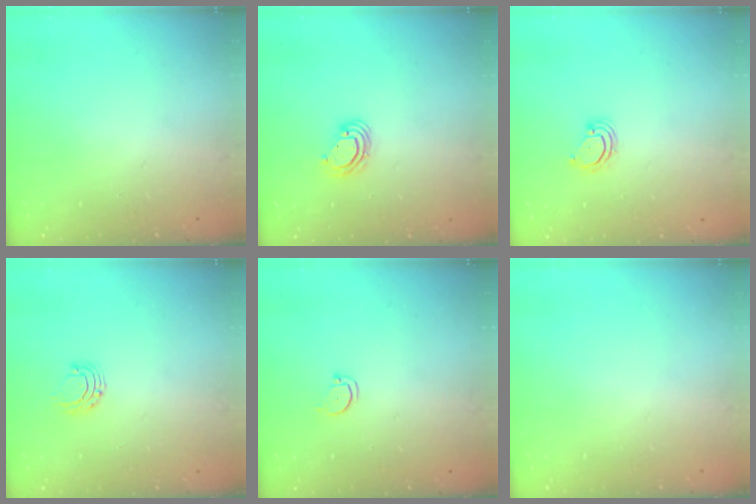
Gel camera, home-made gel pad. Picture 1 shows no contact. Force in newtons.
{"total": 5.7, "press": 5.7, "slide": 0.5}
{"total": 2.9, "press": 2.9, "slide": 0.3}
{"total": 5.1, "press": 5.1, "slide": 0.4}
{"total": 2.0, "press": 2.0, "slide": 0.2}
{"total": 0.0}